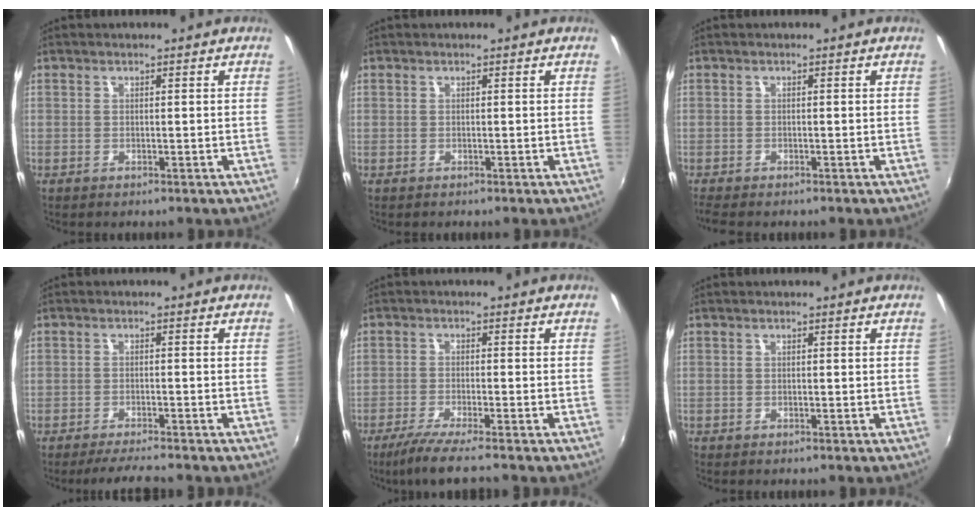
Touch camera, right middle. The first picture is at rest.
{"total": 0.5, "force": [-0.2, 0.5, -0.1], "torque": [0.001, -0.001, -0.003]}
{"total": 2.8, "force": [-2.4, 0.6, 1.3], "torque": [-0.029, -0.019, -0.043]}
{"total": 5.6, "force": [-5.0, 0.2, 2.5], "torque": [-0.060, -0.011, -0.083]}
{"total": 6.3, "force": [-5.2, -0.6, 3.4], "torque": [-0.083, -0.021, -0.094]}
{"total": 0.0}